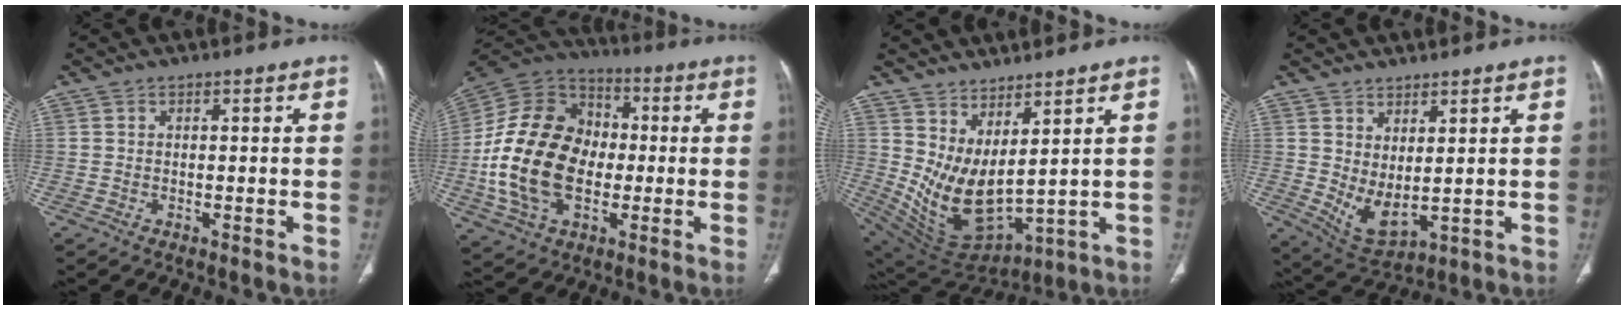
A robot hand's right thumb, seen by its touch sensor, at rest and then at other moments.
{"total": 22.7, "force": [-2.7, 16.0, 15.9], "torque": [-0.286, 0.020, -0.046]}
{"total": 12.9, "force": [5.3, 5.2, 10.5], "torque": [-0.189, -0.054, 0.130]}
{"total": 7.1, "force": [1.7, 3.2, 6.1], "torque": [-0.111, -0.027, 0.053]}